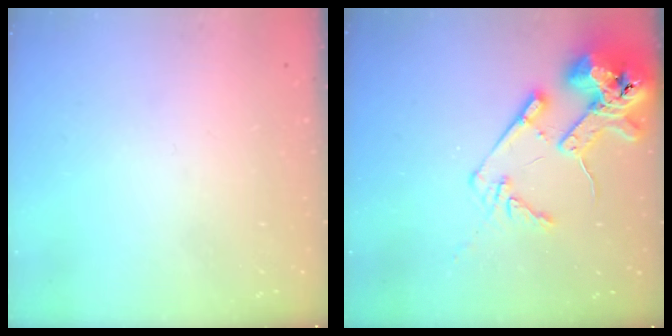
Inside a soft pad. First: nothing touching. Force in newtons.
{"total": 16.2, "press": 16.1, "slide": 2.1}